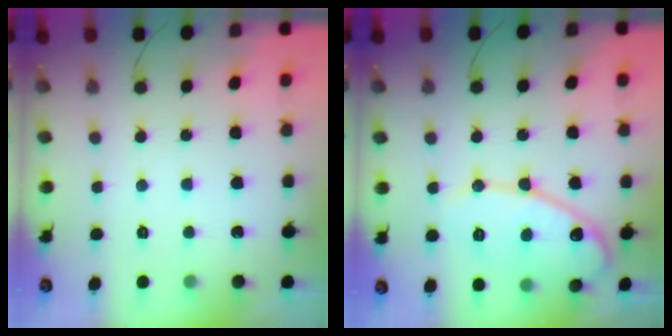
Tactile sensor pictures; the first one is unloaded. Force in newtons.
{"total": 14.0, "press": 13.9, "slide": 1.2}